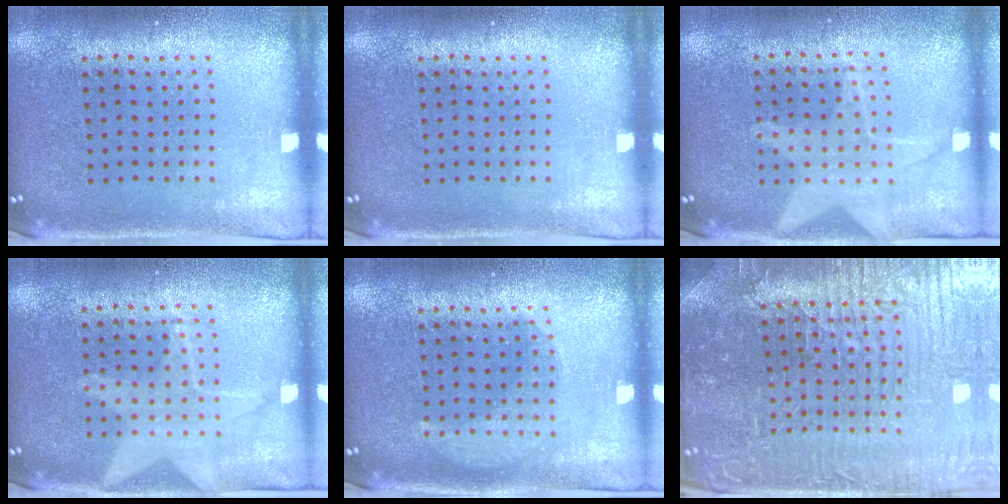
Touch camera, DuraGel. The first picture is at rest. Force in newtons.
{"total": 0.0}
{"total": 1.2, "press": 1.2, "slide": 0.3}
{"total": 1.4, "press": 1.4, "slide": 0.4}
{"total": 1.8, "press": 1.8, "slide": 0.2}
{"total": 4.9, "press": 4.8, "slide": 1.0}